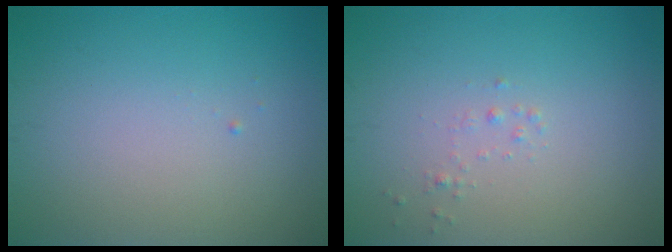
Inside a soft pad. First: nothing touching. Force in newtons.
{"total": 0.6, "press": 0.6, "slide": 0.0}